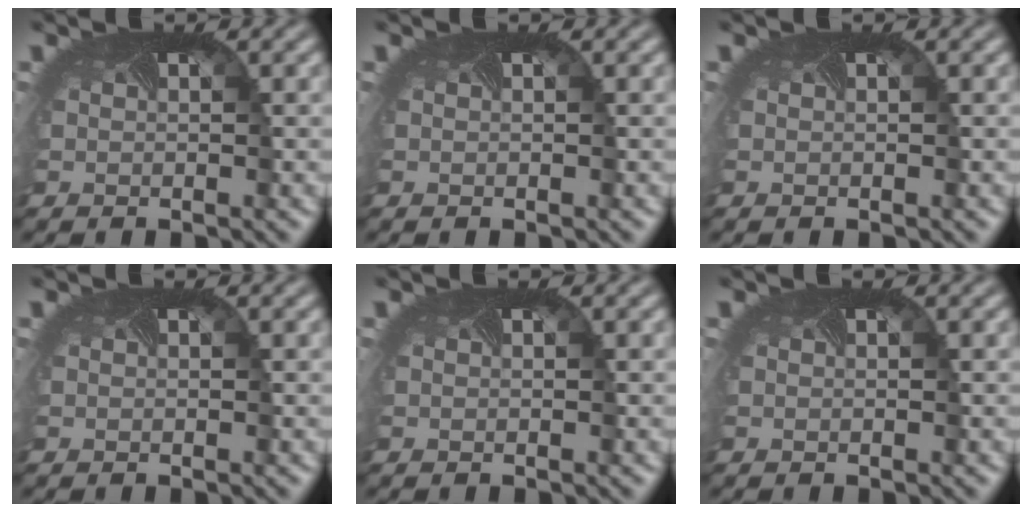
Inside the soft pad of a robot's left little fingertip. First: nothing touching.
{"total": 0.0}
{"total": 0.0}
{"total": 0.0}
{"total": 0.0}
{"total": 0.0}